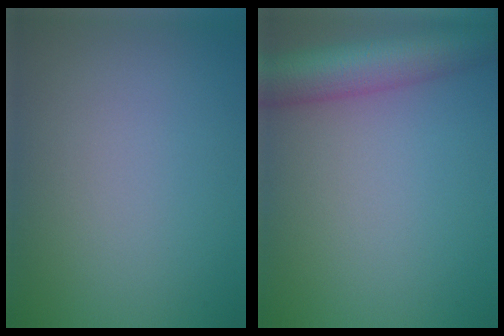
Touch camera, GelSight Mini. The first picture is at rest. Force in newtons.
{"total": 7.4, "press": 7.4, "slide": 0.4}